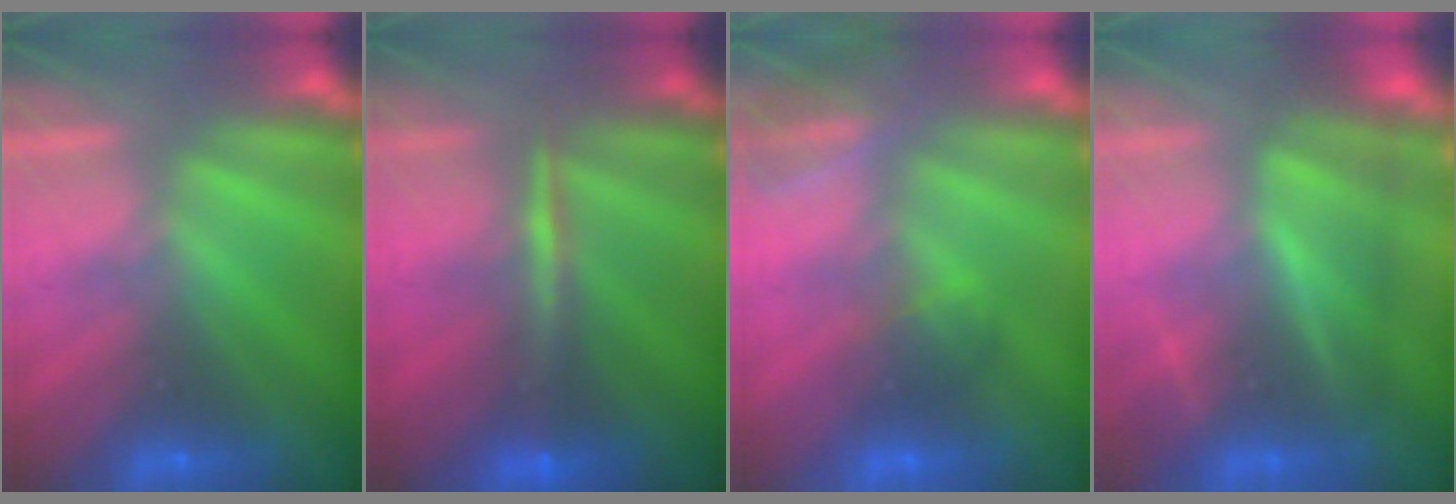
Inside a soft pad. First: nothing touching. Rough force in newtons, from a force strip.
{"total": 5.5}
{"total": 3.1}
{"total": 4.6}